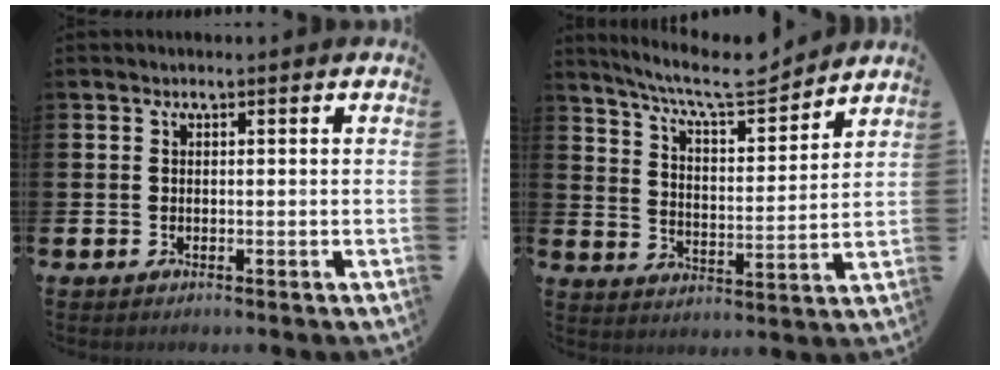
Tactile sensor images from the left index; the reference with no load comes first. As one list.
[{"total": 8.9, "force": [8.1, 1.4, 3.3], "torque": [-0.092, -0.048, 0.143]}]